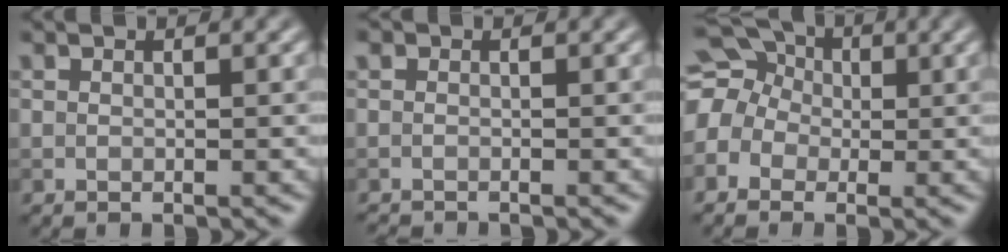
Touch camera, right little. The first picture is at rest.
{"total": 1.2, "force": [-1.1, 0.4, 0.1], "torque": [0.003, -0.005, -0.023]}
{"total": 11.4, "force": [1.3, 10.1, 5.2], "torque": [-0.125, 0.037, -0.028]}